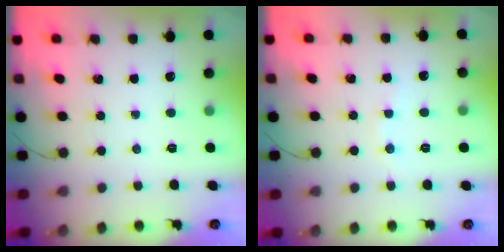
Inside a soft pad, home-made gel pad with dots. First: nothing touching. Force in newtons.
{"total": 2.7, "press": 2.6, "slide": 0.8}